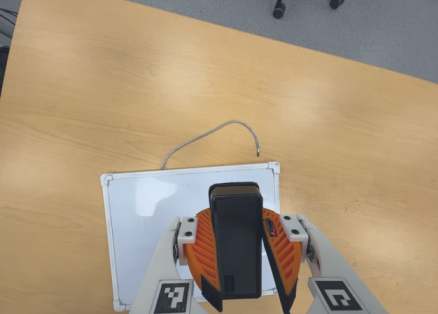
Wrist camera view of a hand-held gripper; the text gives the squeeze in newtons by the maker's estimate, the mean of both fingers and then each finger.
{"total": 11.4, "left": 10.5, "right": 12.4}